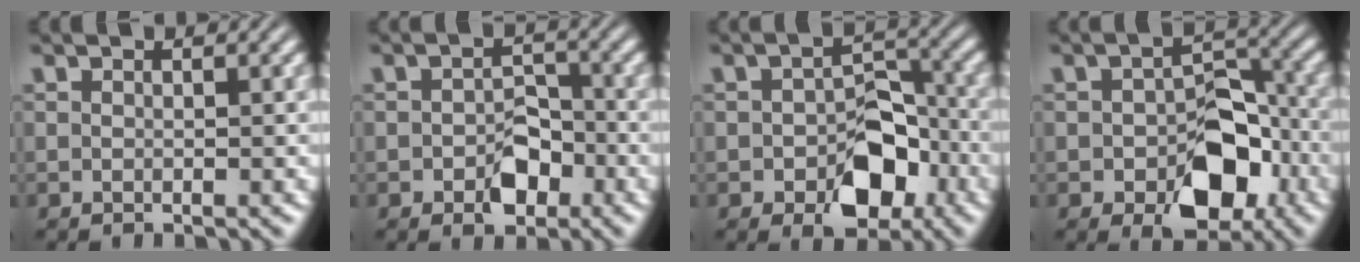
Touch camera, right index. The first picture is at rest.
{"total": 2.9, "force": [-1.6, 1.5, 1.9], "torque": [-0.001, -0.004, -0.026]}
{"total": 5.6, "force": [-2.3, 3.3, 3.9], "torque": [-0.027, -0.013, -0.032]}
{"total": 6.9, "force": [-2.5, 4.1, 5.0], "torque": [-0.050, -0.021, -0.030]}